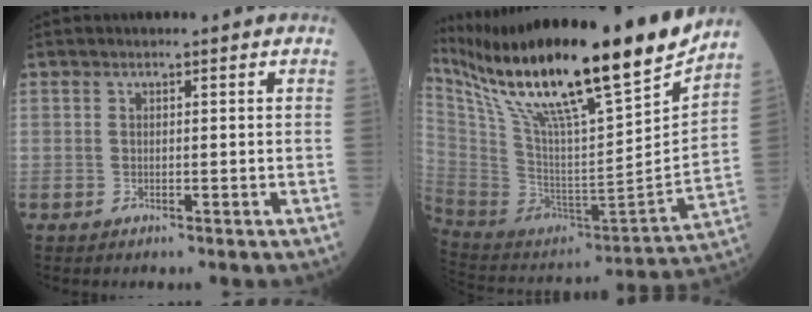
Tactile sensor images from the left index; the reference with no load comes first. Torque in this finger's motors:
{"motor_torque": [0.63, -0.86, 1.00, 0.21]}